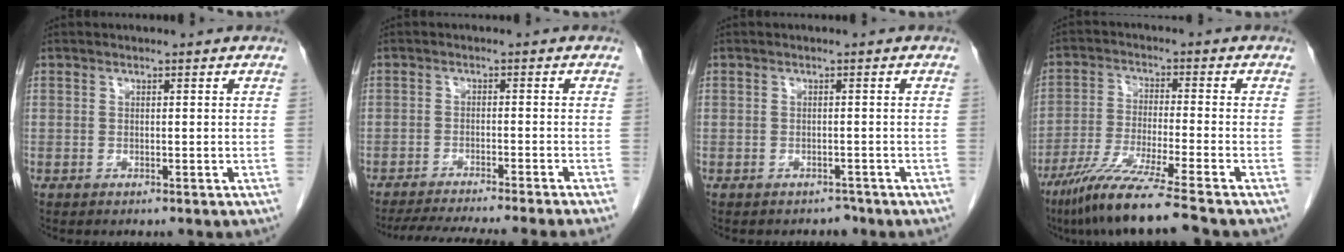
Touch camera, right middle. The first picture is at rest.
{"total": 12.8, "force": [-11.3, -1.4, 5.8], "torque": [-0.068, -0.027, -0.165]}
{"total": 1.4, "force": [-1.2, 0.7, -0.2], "torque": [0.004, 0.001, -0.018]}
{"total": 11.2, "force": [-8.5, -1.4, 7.1], "torque": [-0.127, -0.043, -0.151]}